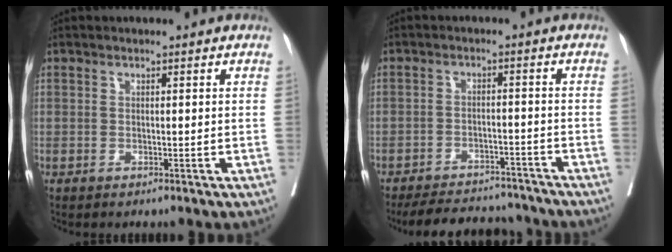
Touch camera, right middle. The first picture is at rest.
{"total": 13.2, "force": [-12.2, 3.5, 3.7], "torque": [-0.059, 0.007, -0.163]}